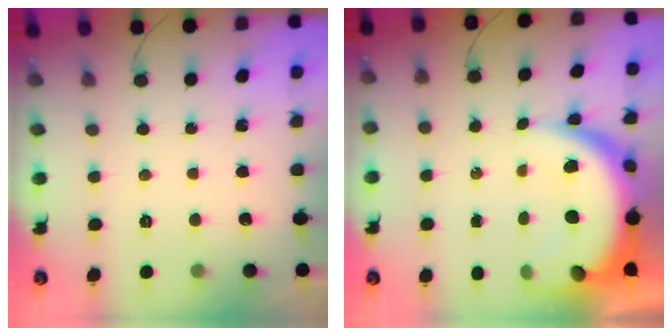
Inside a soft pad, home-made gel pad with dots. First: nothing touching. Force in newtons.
{"total": 13.8, "press": 13.7, "slide": 1.3}